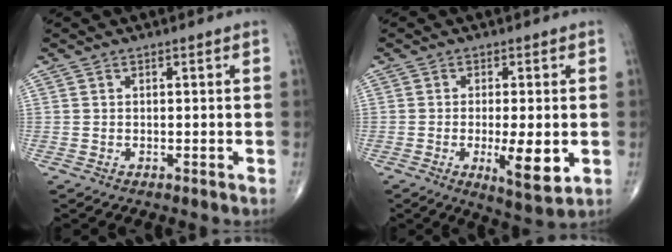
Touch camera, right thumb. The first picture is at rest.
{"total": 8.5, "force": [-1.6, 2.4, 8.0], "torque": [-0.122, -0.020, -0.020]}